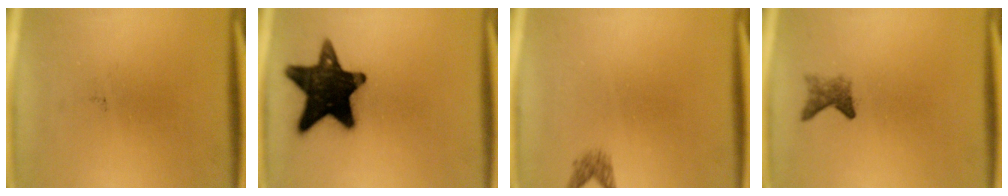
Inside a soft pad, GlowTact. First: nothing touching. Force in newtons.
{"total": 17.1}
{"total": 1.3}
{"total": 2.1}